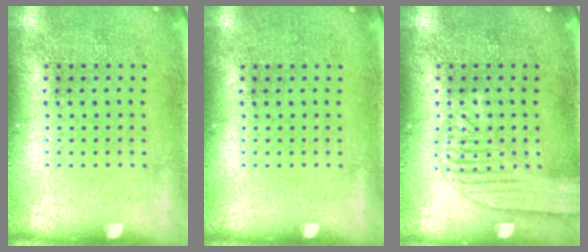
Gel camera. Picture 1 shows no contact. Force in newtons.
{"total": 0.0}
{"total": 3.0, "press": 3.0, "slide": 0.3}